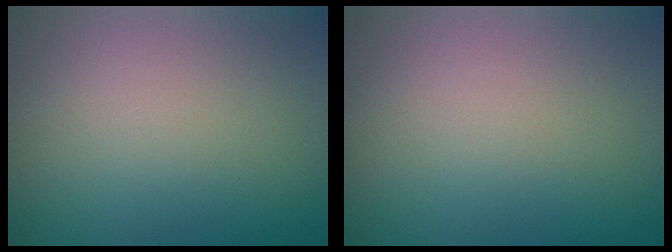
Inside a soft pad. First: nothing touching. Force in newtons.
{"total": 0.0}